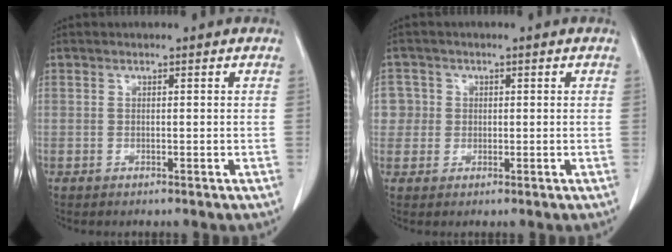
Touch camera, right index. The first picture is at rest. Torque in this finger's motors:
{"motor_torque": [0.07, 0.01, 0.04, 0.01]}